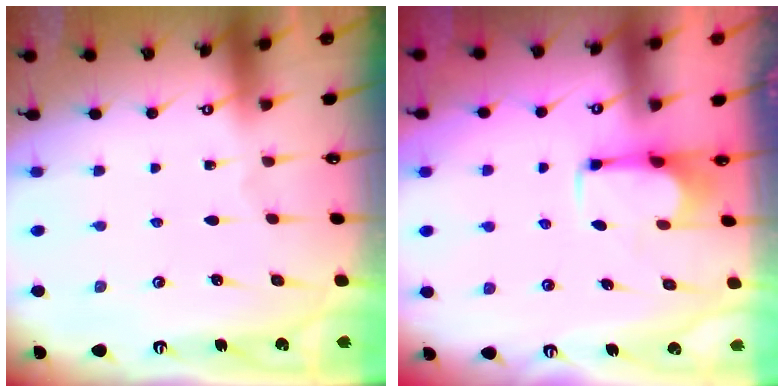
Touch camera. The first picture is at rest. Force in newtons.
{"total": 2.8, "press": 2.6, "slide": 0.8}